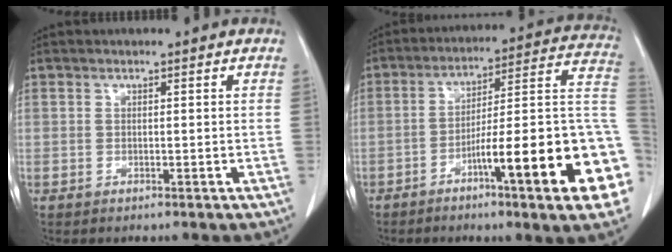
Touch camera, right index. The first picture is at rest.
{"total": 22.0, "force": [-7.7, 1.2, 20.6], "torque": [-0.208, 0.011, -0.112]}